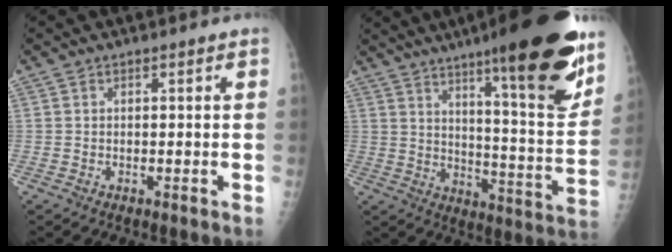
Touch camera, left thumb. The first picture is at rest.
{"total": 24.4, "force": [15.4, 3.5, 18.6], "torque": [-0.242, -0.075, 0.228]}